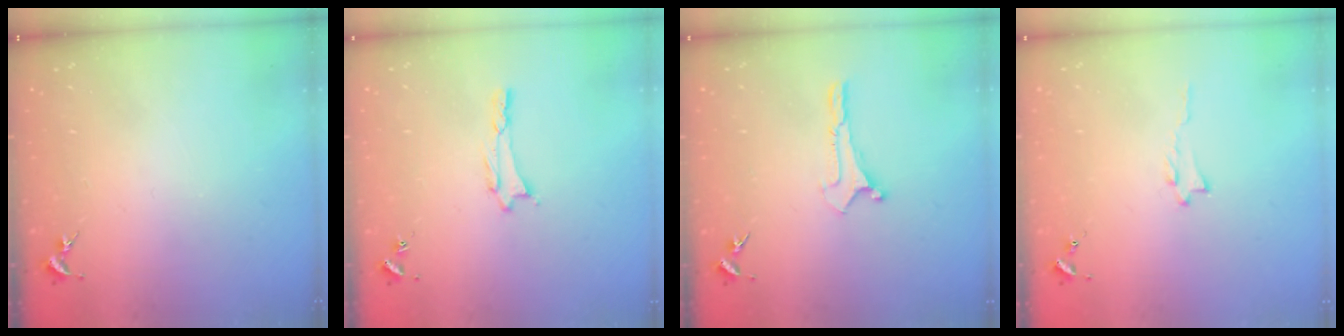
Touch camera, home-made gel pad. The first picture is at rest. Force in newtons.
{"total": 0.8, "press": 0.8, "slide": 0.1}
{"total": 0.0}
{"total": 0.6, "press": 0.6, "slide": 0.1}